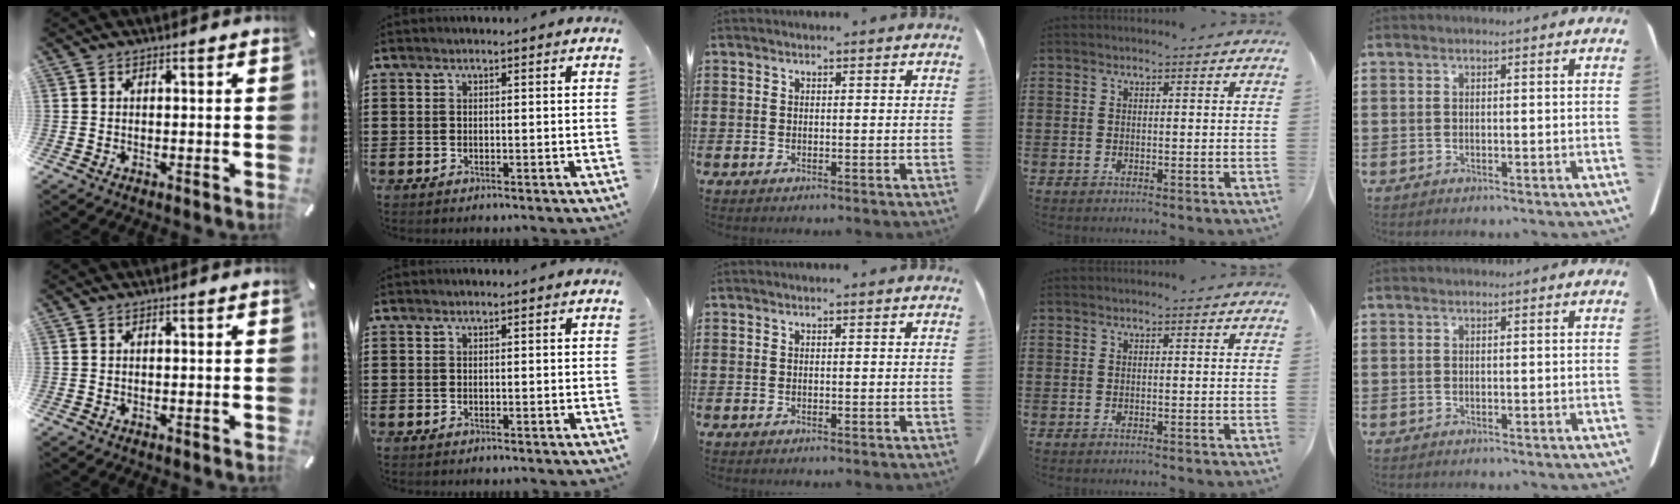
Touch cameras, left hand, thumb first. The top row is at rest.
{}